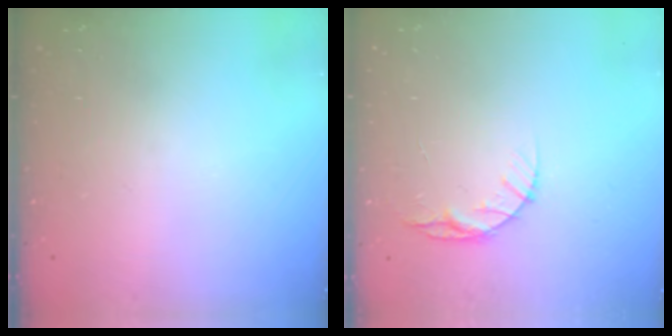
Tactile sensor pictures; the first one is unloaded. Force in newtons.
{"total": 6.1, "press": 6.0, "slide": 0.6}